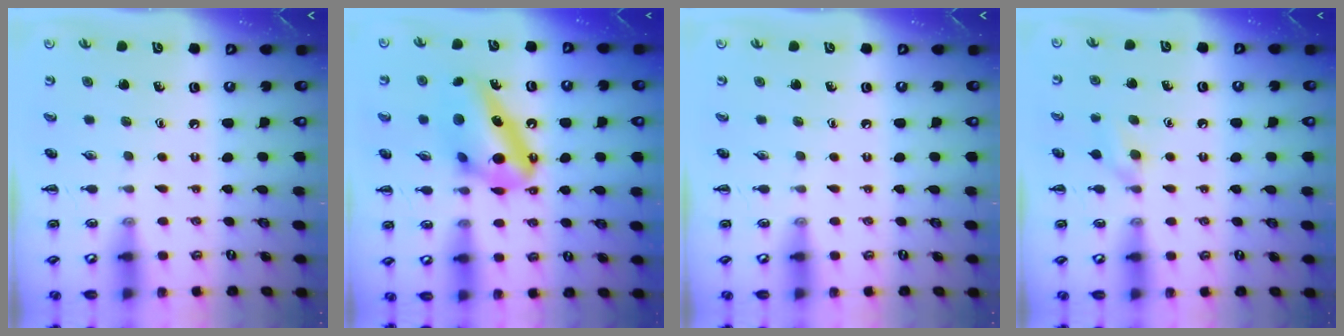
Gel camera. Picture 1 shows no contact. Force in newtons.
{"total": 15.0, "press": 14.9, "slide": 0.3}
{"total": 0.0}
{"total": 5.6, "press": 5.3, "slide": 1.7}